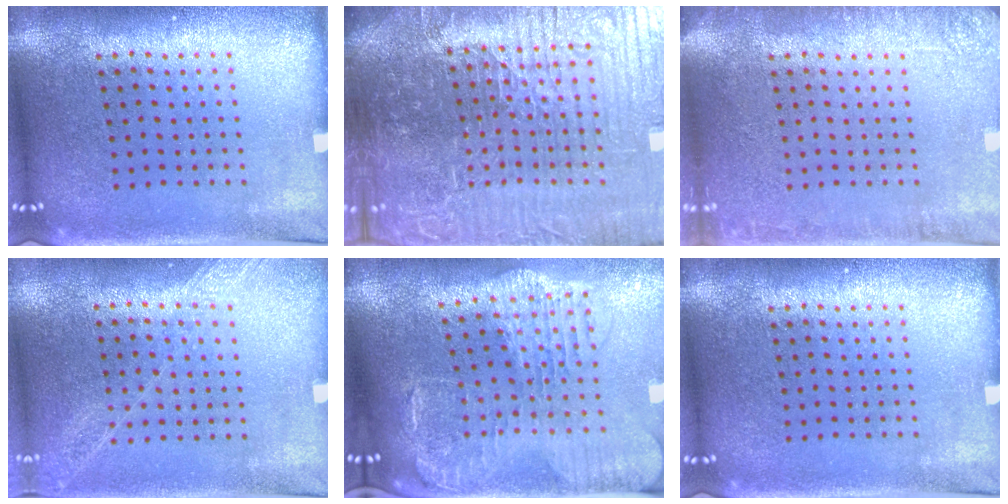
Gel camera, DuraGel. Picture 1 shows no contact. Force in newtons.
{"total": 7.7, "press": 6.9, "slide": 3.4}
{"total": 2.1, "press": 2.1, "slide": 0.3}
{"total": 1.2, "press": 1.1, "slide": 0.1}
{"total": 2.5, "press": 2.2, "slide": 1.2}
{"total": 0.0}